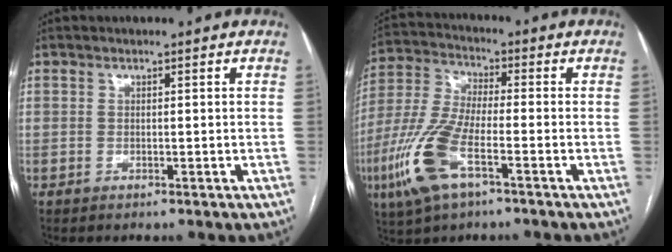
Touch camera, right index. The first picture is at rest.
{"total": 12.5, "force": [-5.3, 3.6, 10.7], "torque": [-0.250, -0.010, -0.105]}